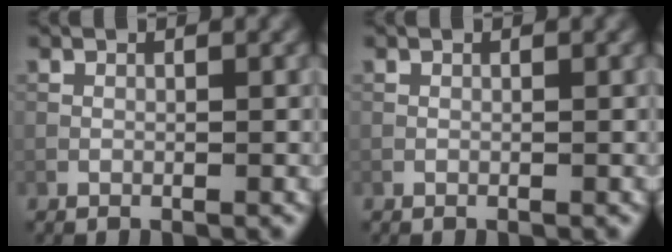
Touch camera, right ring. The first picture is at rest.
{"total": 0.0}